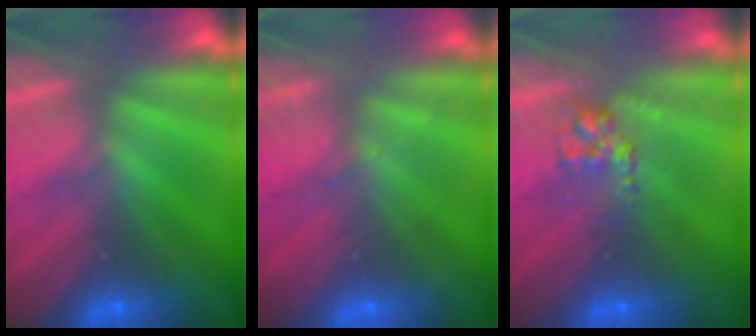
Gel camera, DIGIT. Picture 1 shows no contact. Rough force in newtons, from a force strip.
{"total": 2.0}
{"total": 2.8}